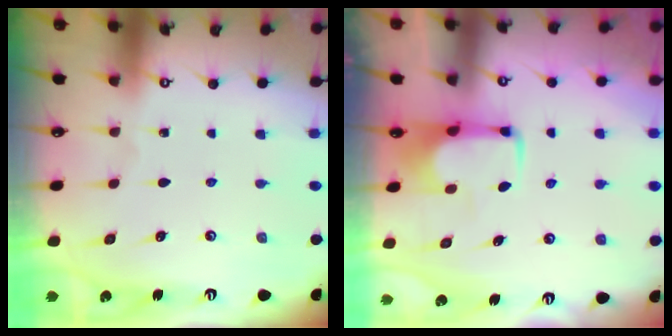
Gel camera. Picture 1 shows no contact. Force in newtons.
{"total": 2.0, "press": 1.9, "slide": 0.4}